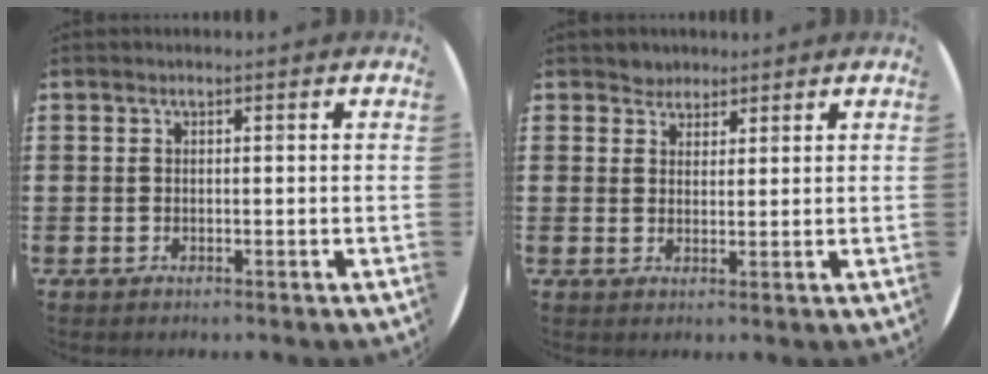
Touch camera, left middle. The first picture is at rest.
{"total": 2.3, "force": [2.0, 1.1, -0.2], "torque": [-0.001, 0.006, 0.040]}